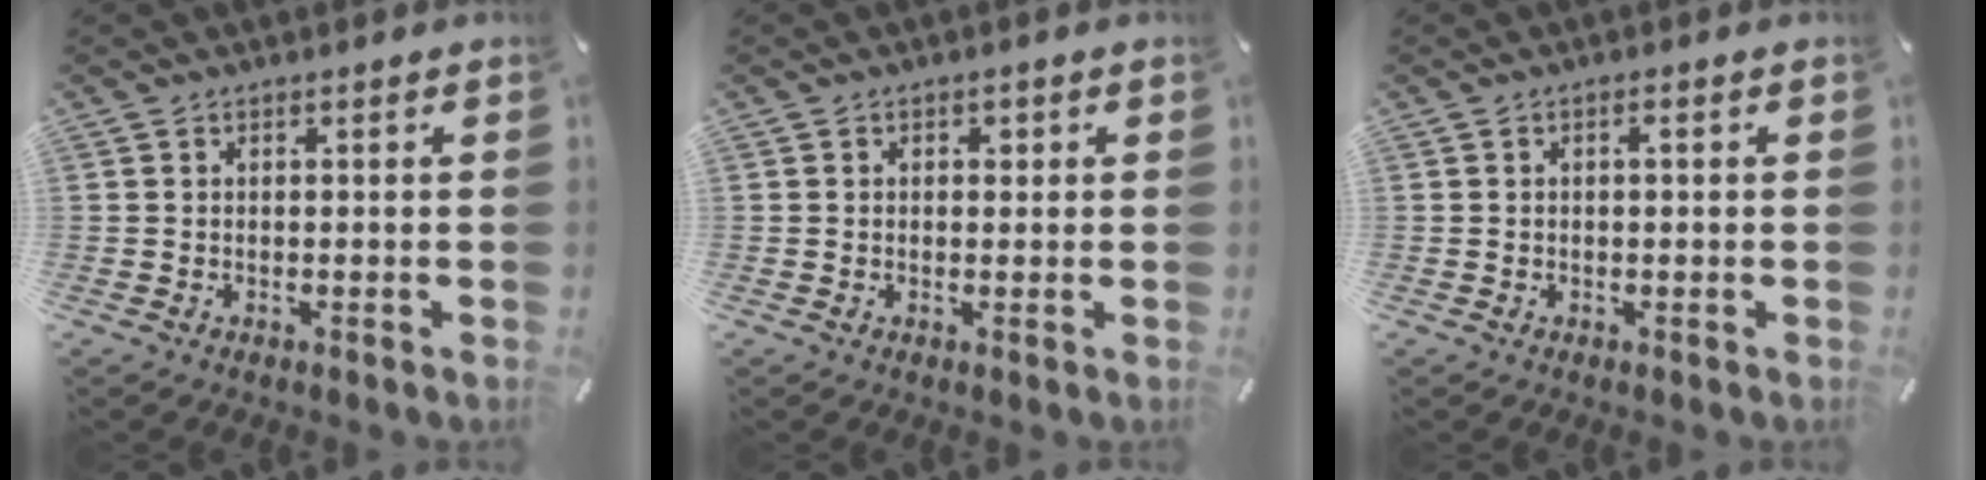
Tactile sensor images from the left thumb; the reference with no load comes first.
{"total": 1.5, "force": [0.1, 1.2, 0.8], "torque": [-0.009, 0.005, -0.003]}
{"total": 1.4, "force": [0.0, 0.6, 1.2], "torque": [-0.023, 0.003, -0.001]}